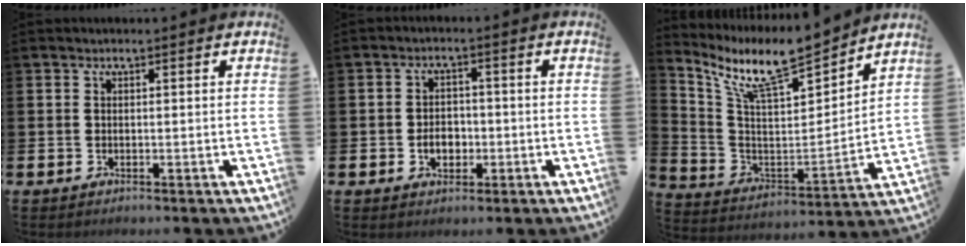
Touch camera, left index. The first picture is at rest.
{"total": 3.3, "force": [-1.0, 2.5, 2.0], "torque": [-0.025, -0.003, -0.024]}
{"total": 11.3, "force": [9.6, 2.2, 5.6], "torque": [-0.142, -0.060, 0.166]}